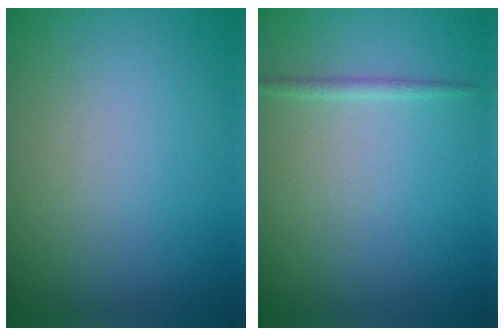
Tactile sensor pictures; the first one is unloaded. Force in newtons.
{"total": 0.8, "press": 0.8, "slide": 0.0}